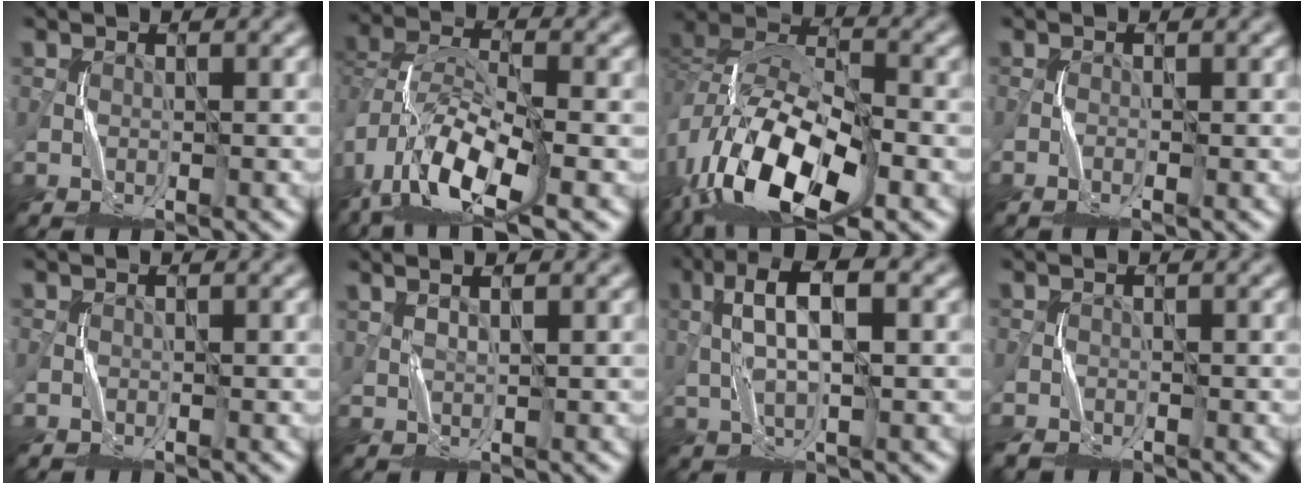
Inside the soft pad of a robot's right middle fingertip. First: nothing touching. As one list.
[{"total": 9.8, "force": [-5.9, 3.7, 6.9], "torque": [-0.125, -0.006, -0.117]}, {"total": 13.6, "force": [-6.7, 6.4, 10.0], "torque": [-0.196, -0.001, -0.133]}, {"total": 0.6, "force": [-0.3, -0.1, 0.5], "torque": [-0.010, -0.001, -0.007]}, {"total": 0.0}, {"total": 1.3, "force": [1.2, -0.1, 0.6], "torque": [-0.001, -0.007, 0.016]}, {"total": 4.8, "force": [1.0, 1.2, 4.6], "torque": [-0.092, 0.011, 0.014]}, {"total": 1.5, "force": [-1.4, 0.2, 0.2], "torque": [-0.006, -0.007, -0.034]}]